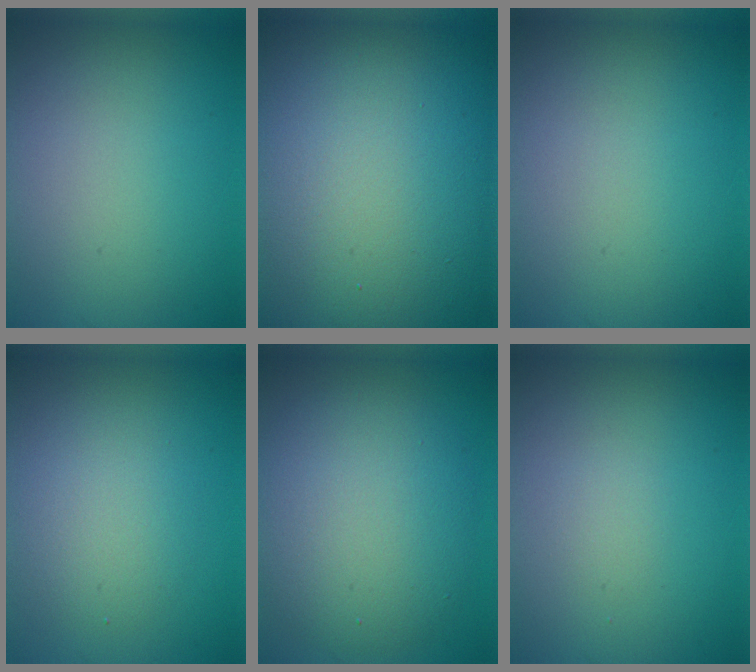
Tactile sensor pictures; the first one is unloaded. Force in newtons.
{"total": 24.5, "press": 24.5, "slide": 1.0}
{"total": 0.0}
{"total": 2.9, "press": 2.9, "slide": 0.3}
{"total": 7.5, "press": 7.5, "slide": 0.6}
{"total": 0.7, "press": 0.7, "slide": 0.0}